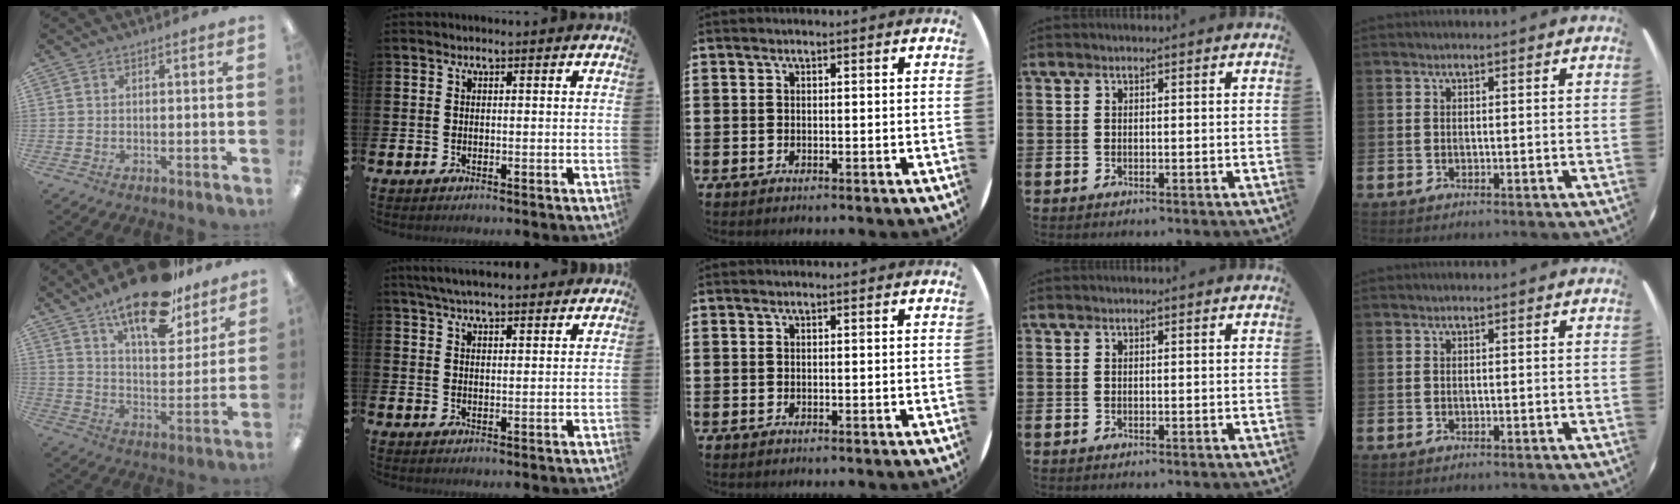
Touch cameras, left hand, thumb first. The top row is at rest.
{"thumb": {"total": 19.0, "force": [14.5, 6.7, 10.2], "torque": [-0.162, -0.089, 0.245]}, "index": {"total": 4.9, "force": [4.7, 0.6, 1.5], "torque": [-0.035, -0.014, 0.085]}}